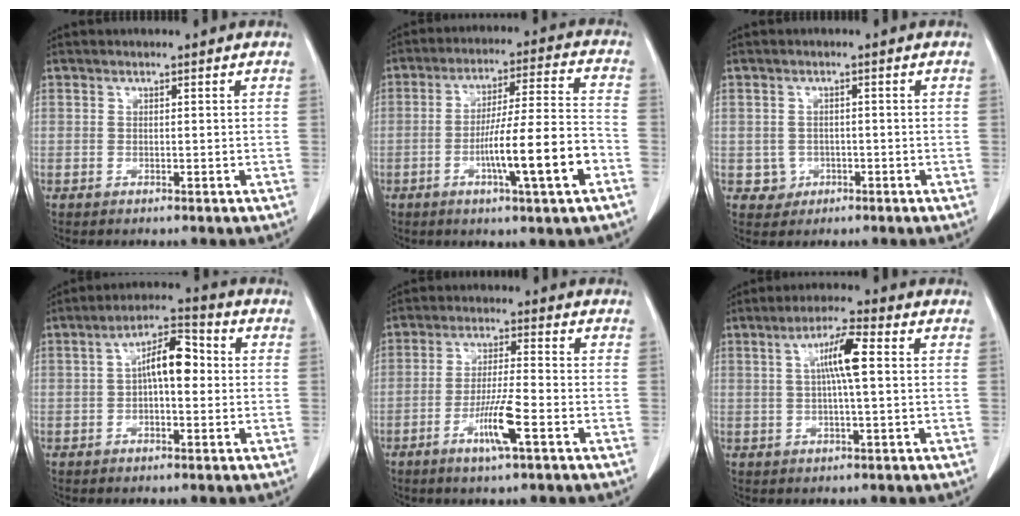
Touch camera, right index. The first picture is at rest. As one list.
[{"total": 13.1, "force": [-4.7, 0.0, 12.2], "torque": [-0.203, 0.003, -0.075]}, {"total": 2.6, "force": [-0.7, 2.5, 0.0], "torque": [0.005, 0.010, -0.004]}, {"total": 7.6, "force": [0.5, 2.7, 7.0], "torque": [-0.127, 0.028, 0.003]}, {"total": 7.2, "force": [-3.2, 0.0, 6.5], "torque": [-0.124, -0.010, -0.059]}, {"total": 6.5, "force": [1.2, 0.3, 6.3], "torque": [-0.115, 0.009, 0.019]}]